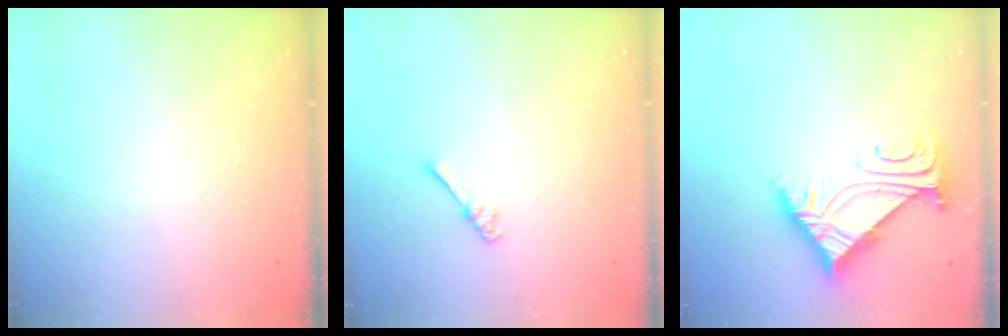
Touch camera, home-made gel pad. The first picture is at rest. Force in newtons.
{"total": 2.9, "press": 2.9, "slide": 0.4}
{"total": 7.3, "press": 7.2, "slide": 1.2}